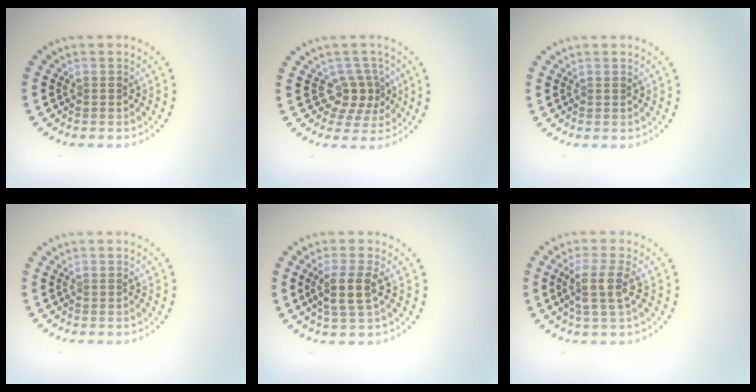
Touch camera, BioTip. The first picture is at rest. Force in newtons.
{"total": 2.7, "press": 2.2, "slide": 1.6}
{"total": 0.0}
{"total": 0.0}
{"total": 2.9, "press": 2.5, "slide": 1.4}
{"total": 3.0, "press": 2.4, "slide": 1.8}